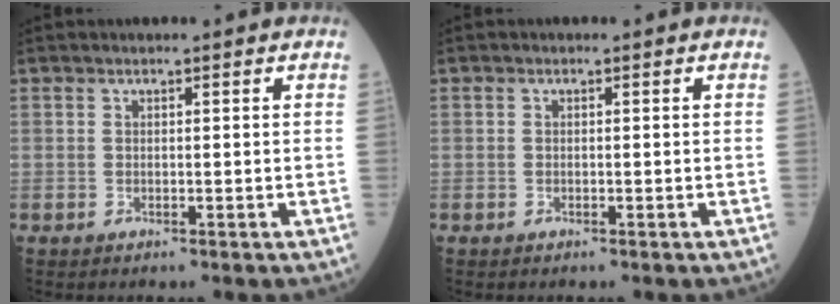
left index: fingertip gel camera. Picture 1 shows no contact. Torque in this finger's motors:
{"motor_torque": [0.00, 0.05, -0.01, 0.00]}